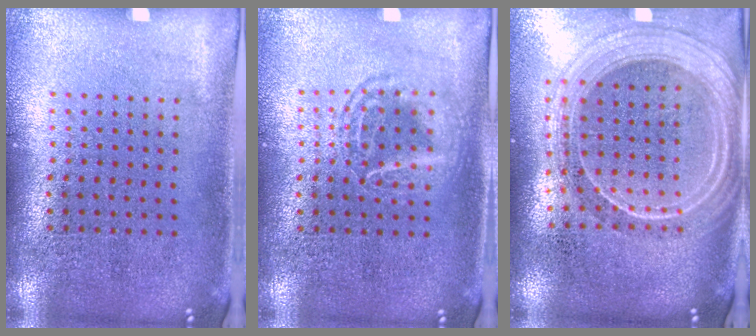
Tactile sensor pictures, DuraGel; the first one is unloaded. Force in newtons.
{"total": 1.2, "press": 1.1, "slide": 0.2}
{"total": 2.2, "press": 2.0, "slide": 1.1}